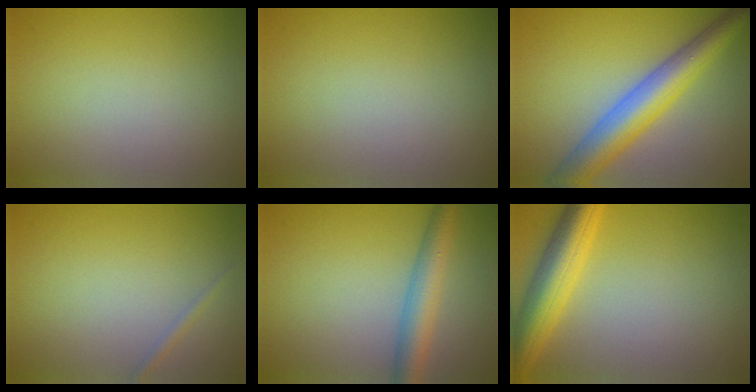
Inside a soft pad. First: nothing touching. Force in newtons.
{"total": 0.0}
{"total": 6.6, "press": 6.6, "slide": 0.1}
{"total": 0.7, "press": 0.7, "slide": 0.0}
{"total": 4.0, "press": 4.0, "slide": 0.1}
{"total": 6.1, "press": 6.1, "slide": 0.3}